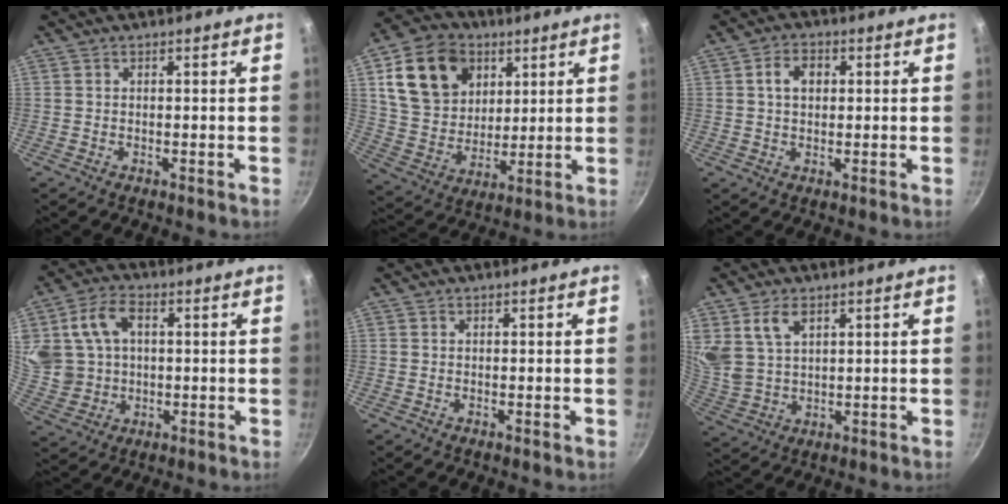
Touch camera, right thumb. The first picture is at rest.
{"total": 18.3, "force": [7.0, 13.8, 9.8], "torque": [-0.154, -0.016, 0.130]}
{"total": 6.6, "force": [1.4, 4.9, 4.3], "torque": [-0.048, 0.012, 0.015]}
{"total": 14.1, "force": [2.8, 10.9, 8.6], "torque": [-0.162, 0.009, 0.061]}
{"total": 0.0}
{"total": 7.6, "force": [3.7, 4.6, 4.7], "torque": [-0.078, -0.020, 0.085]}